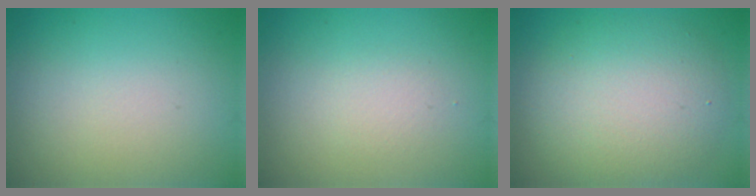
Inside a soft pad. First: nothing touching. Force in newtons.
{"total": 1.1, "press": 1.1, "slide": 0.1}
{"total": 6.5, "press": 6.5, "slide": 0.2}